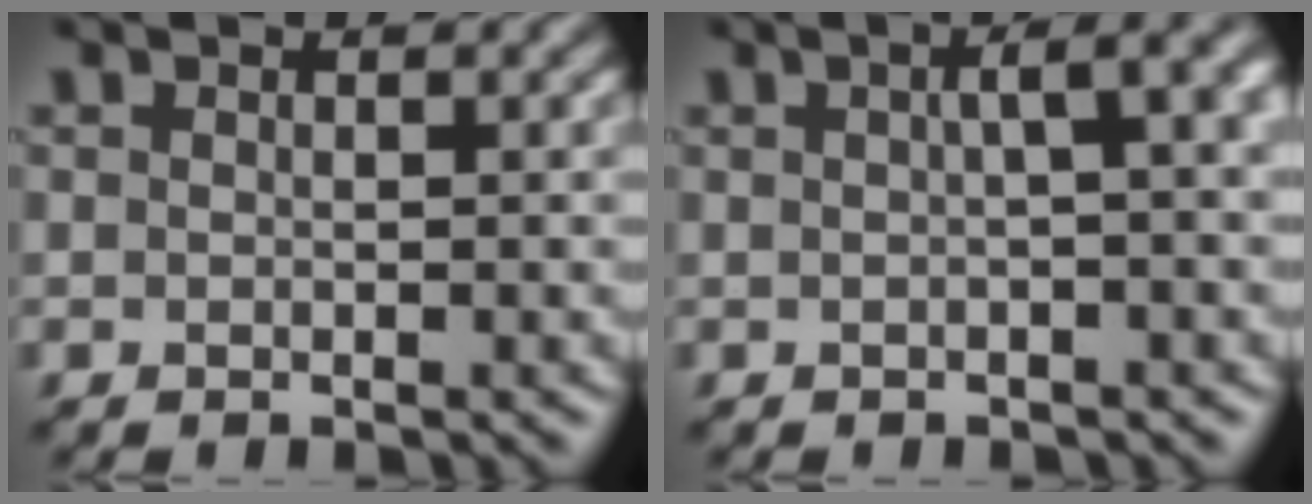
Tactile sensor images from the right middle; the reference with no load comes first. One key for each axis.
{"total": 5.8, "fx": 1.3, "fy": 1.8, "fz": 5.4, "tx": -0.048, "ty": 0.023, "tz": 0.014}